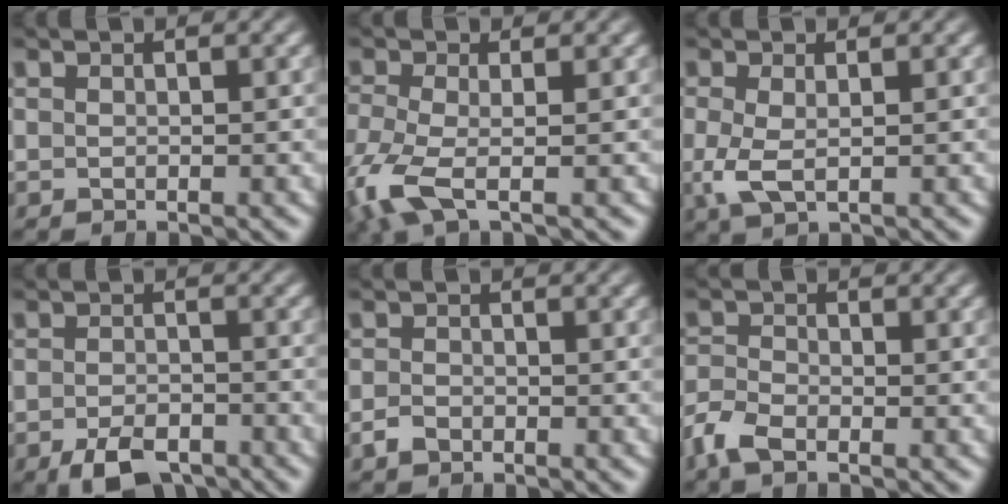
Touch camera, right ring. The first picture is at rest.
{"total": 4.2, "force": [-1.4, 2.0, 3.4], "torque": [-0.097, -0.027, -0.012]}
{"total": 2.8, "force": [-0.6, 1.3, 2.3], "torque": [-0.067, -0.021, 0.002]}
{"total": 4.5, "force": [-3.6, 1.9, 1.9], "torque": [-0.024, -0.014, -0.057]}
{"total": 1.3, "force": [-1.1, 0.7, 0.4], "torque": [-0.011, -0.009, -0.016]}
{"total": 2.4, "force": [-1.9, 1.1, 1.1], "torque": [-0.028, -0.008, -0.035]}